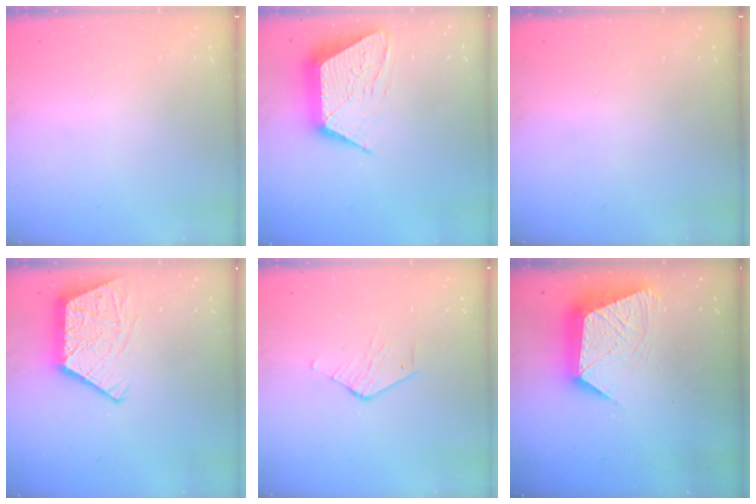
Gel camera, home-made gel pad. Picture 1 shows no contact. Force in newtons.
{"total": 12.6, "press": 12.6, "slide": 0.8}
{"total": 0.0}
{"total": 11.2, "press": 11.2, "slide": 1.0}
{"total": 2.8, "press": 2.8, "slide": 0.2}
{"total": 14.3, "press": 14.2, "slide": 1.2}